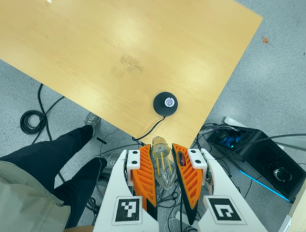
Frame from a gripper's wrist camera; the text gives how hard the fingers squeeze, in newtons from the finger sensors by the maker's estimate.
{"total": 22.8, "left": 24.7, "right": 20.9}